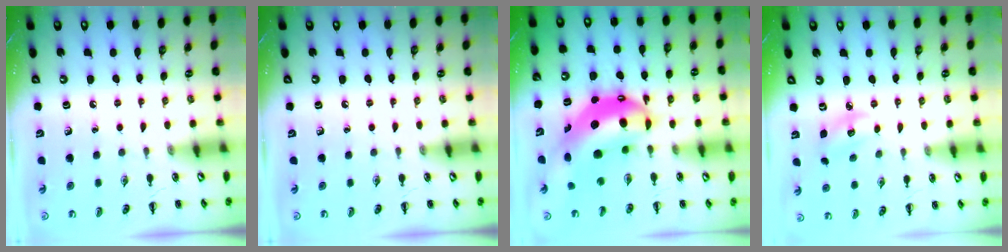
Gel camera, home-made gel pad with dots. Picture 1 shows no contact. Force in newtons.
{"total": 0.0}
{"total": 13.2, "press": 12.8, "slide": 3.1}
{"total": 3.9, "press": 3.8, "slide": 0.9}